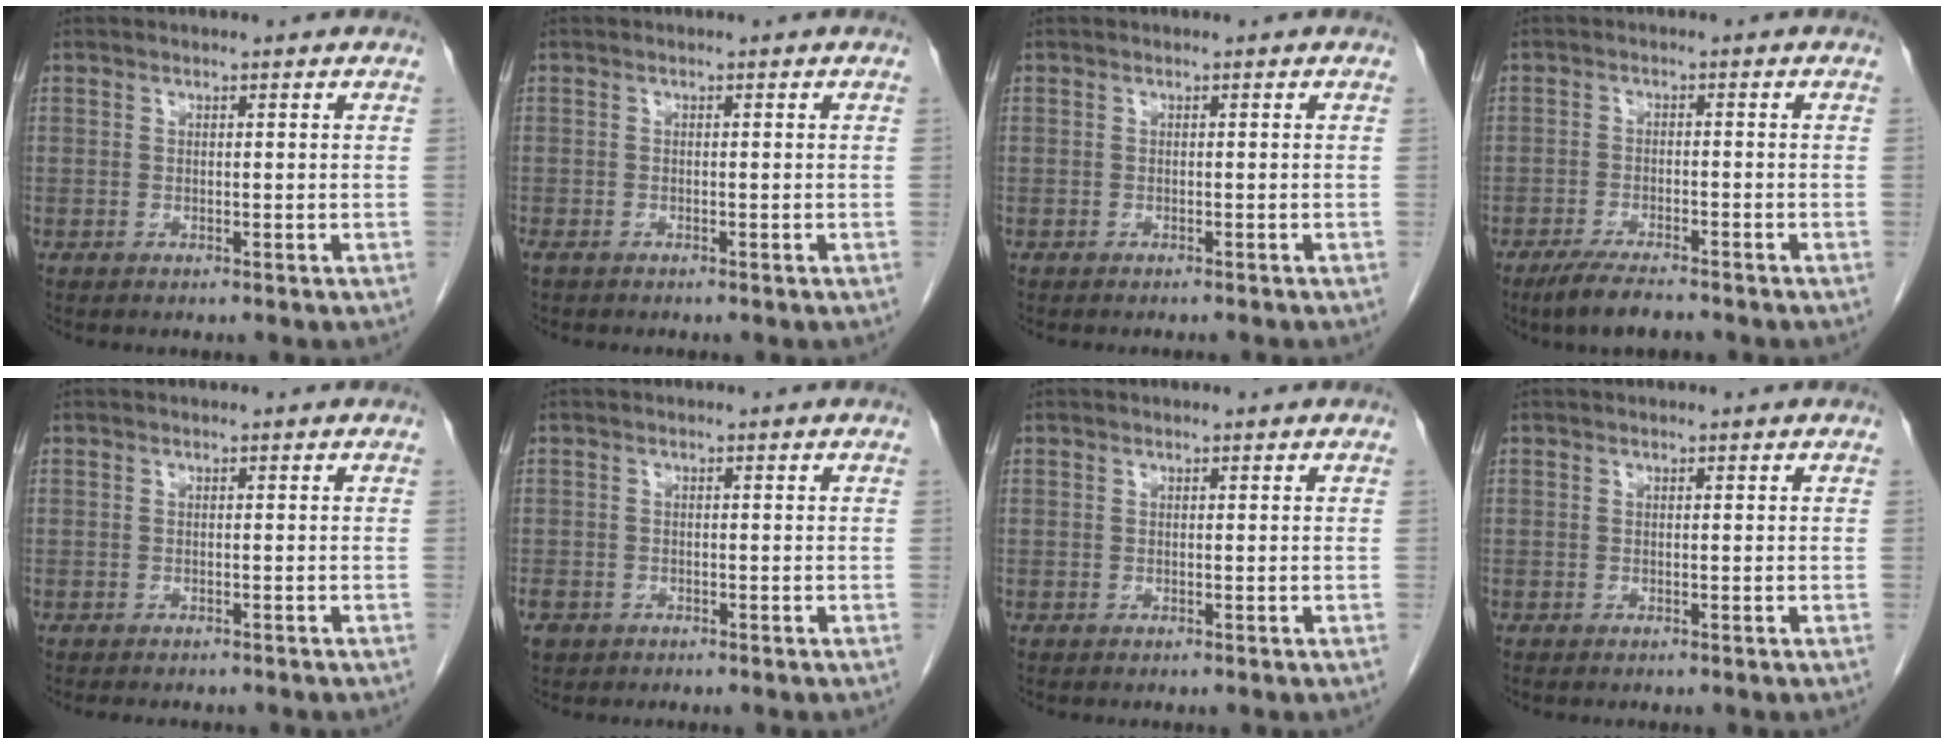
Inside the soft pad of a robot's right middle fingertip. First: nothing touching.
{"total": 1.4, "force": [-1.2, 0.5, 0.6], "torque": [-0.016, -0.004, -0.016]}
{"total": 1.9, "force": [-1.8, 0.0, 0.6], "torque": [-0.008, -0.001, -0.021]}
{"total": 5.5, "force": [-4.5, 0.8, 3.1], "torque": [-0.059, -0.013, -0.079]}
{"total": 4.6, "force": [-3.9, 1.4, 1.8], "torque": [-0.021, -0.004, -0.043]}
{"total": 3.1, "force": [-2.1, 2.2, 0.9], "torque": [-0.019, 0.000, -0.035]}
{"total": 0.0}
{"total": 0.0}